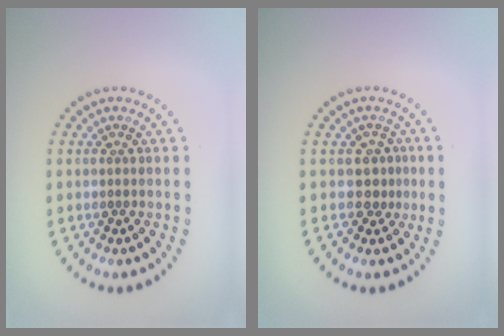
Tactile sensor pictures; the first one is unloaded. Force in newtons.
{"total": 2.0, "press": 1.4, "slide": 1.4}